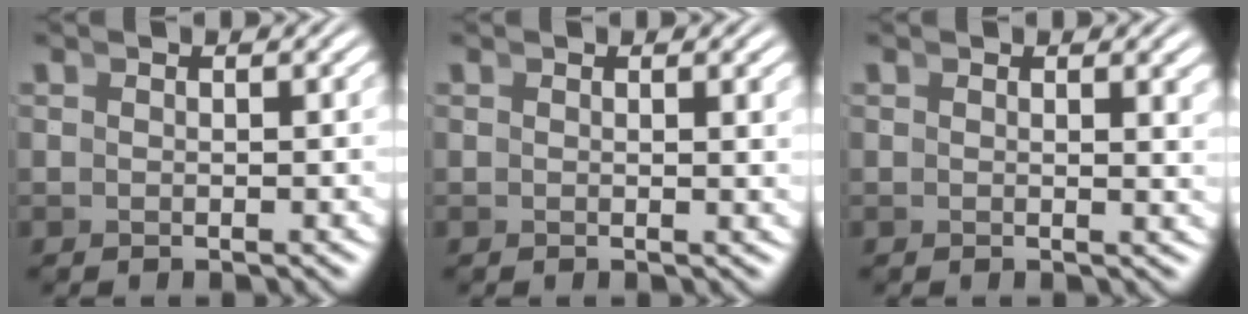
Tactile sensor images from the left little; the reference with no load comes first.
{"total": 0.6, "force": [0.4, -0.3, 0.4], "torque": [-0.008, -0.001, 0.005]}
{"total": 1.0, "force": [0.8, -0.2, 0.6], "torque": [-0.010, -0.003, 0.009]}